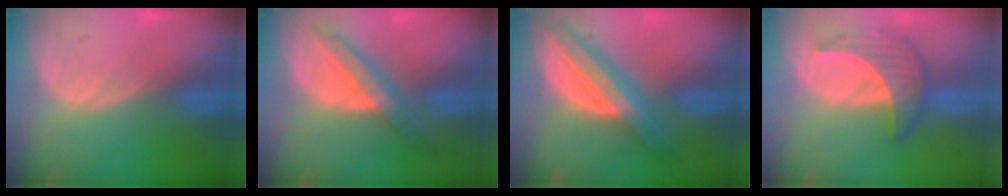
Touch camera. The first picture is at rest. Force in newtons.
{"total": 6.4, "press": 6.4, "slide": 0.7}
{"total": 8.6, "press": 8.5, "slide": 0.4}
{"total": 6.6, "press": 6.3, "slide": 2.1}